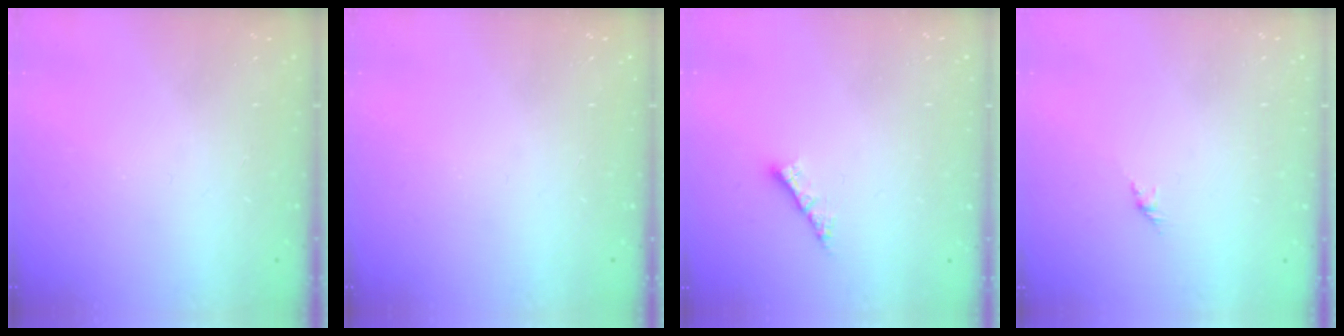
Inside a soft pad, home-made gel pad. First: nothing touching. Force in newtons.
{"total": 0.0}
{"total": 3.0, "press": 3.0, "slide": 0.1}
{"total": 1.6, "press": 1.5, "slide": 0.7}